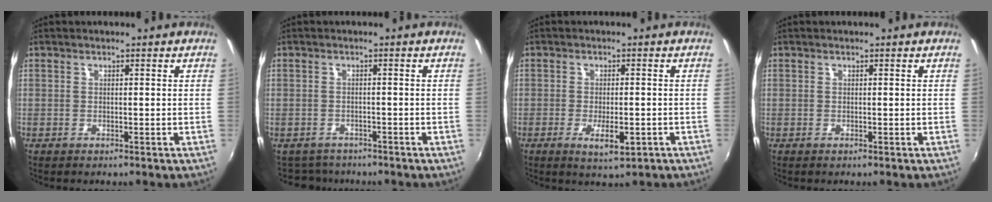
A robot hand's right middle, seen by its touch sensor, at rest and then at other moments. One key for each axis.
{"total": 4.4, "fx": -3.9, "fy": 2.1, "fz": 0.4, "tx": -0.020, "ty": -0.008, "tz": -0.061}
{"total": 4.6, "fx": -2.1, "fy": 1.7, "fz": 3.8, "tx": -0.075, "ty": -0.013, "tz": -0.031}
{"total": 0.0}